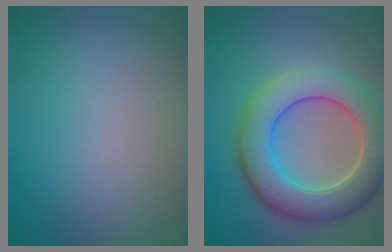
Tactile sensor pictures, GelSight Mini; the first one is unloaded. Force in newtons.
{"total": 8.2, "press": 8.2, "slide": 0.2}